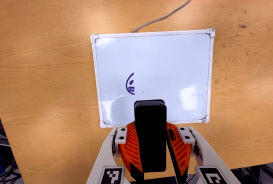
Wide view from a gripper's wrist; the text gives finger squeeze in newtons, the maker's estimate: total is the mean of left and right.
{"total": 11.0, "left": 10.3, "right": 11.7}